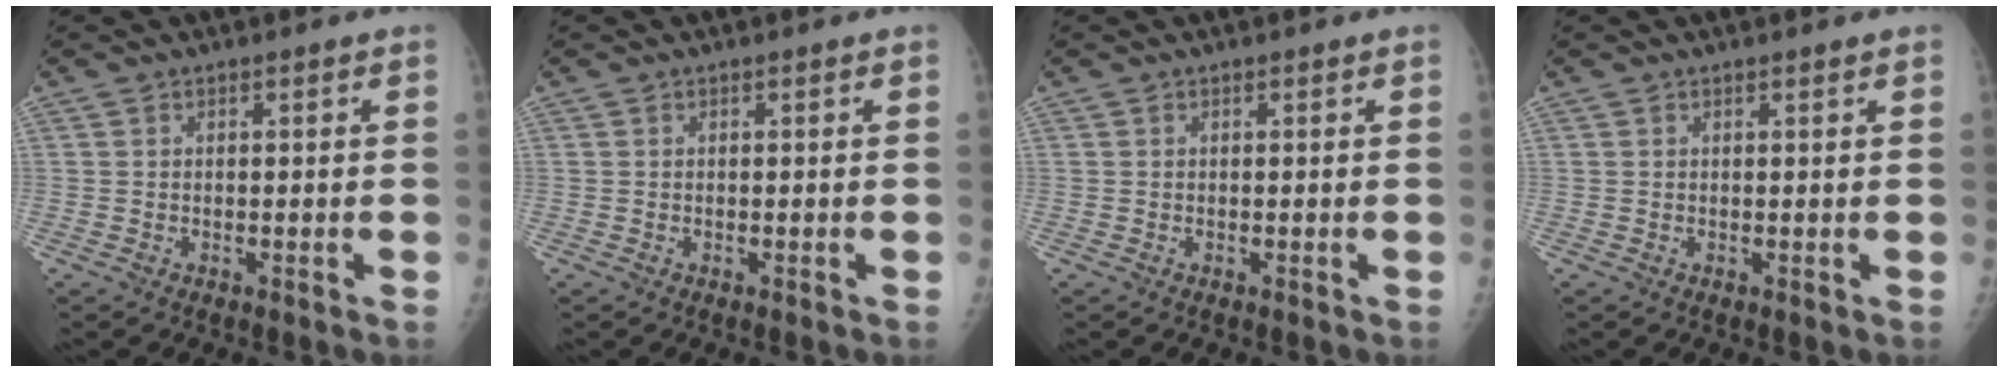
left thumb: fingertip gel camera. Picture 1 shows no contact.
{"total": 0.0}
{"total": 0.0}
{"total": 0.8, "force": [0.6, -0.1, 0.4], "torque": [-0.010, 0.001, 0.012]}